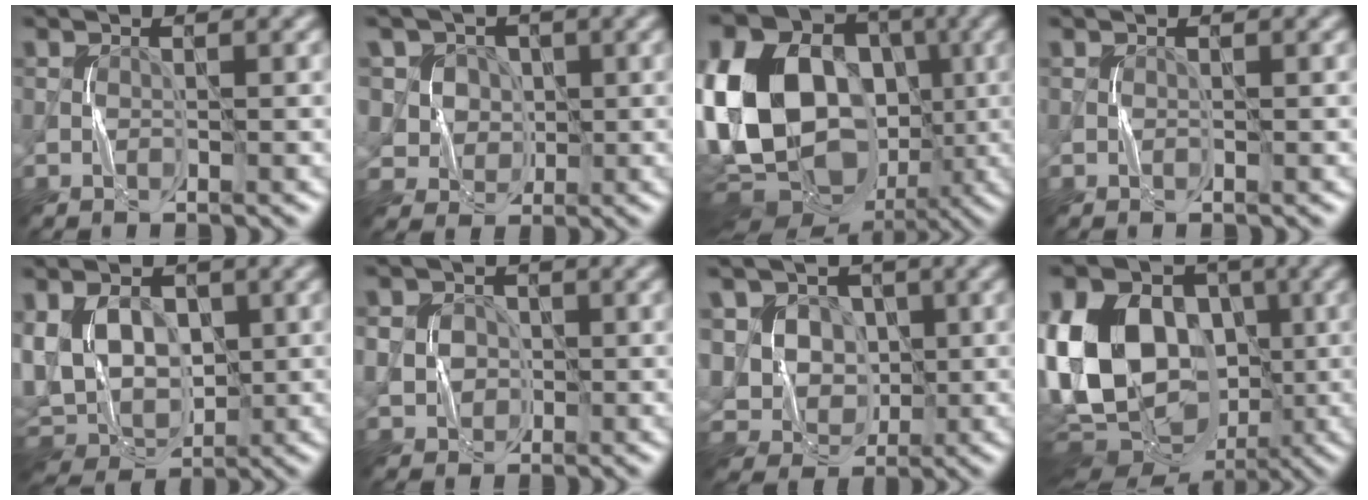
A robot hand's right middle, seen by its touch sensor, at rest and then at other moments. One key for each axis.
{"total": 6.5, "fx": 2.5, "fy": 5.8, "fz": 1.4, "tx": -0.027, "ty": 0.025, "tz": 0.030}
{"total": 21.7, "fx": 0.6, "fy": 17.2, "fz": 13.2, "tx": -0.271, "ty": 0.016, "tz": -0.023}
{"total": 0.0}
{"total": 7.3, "fx": 0.7, "fy": 5.4, "fz": 4.8, "tx": -0.095, "ty": -0.007, "tz": 0.009}
{"total": 3.3, "fx": 0.1, "fy": 3.1, "fz": 1.3, "tx": -0.012, "ty": 0.003, "tz": -0.008}
{"total": 8.0, "fx": 1.3, "fy": 7.3, "fz": 3.1, "tx": -0.051, "ty": 0.029, "tz": 0.003}
{"total": 19.6, "fx": 0.0, "fy": 14.7, "fz": 12.9, "tx": -0.248, "ty": 0.033, "tz": -0.026}